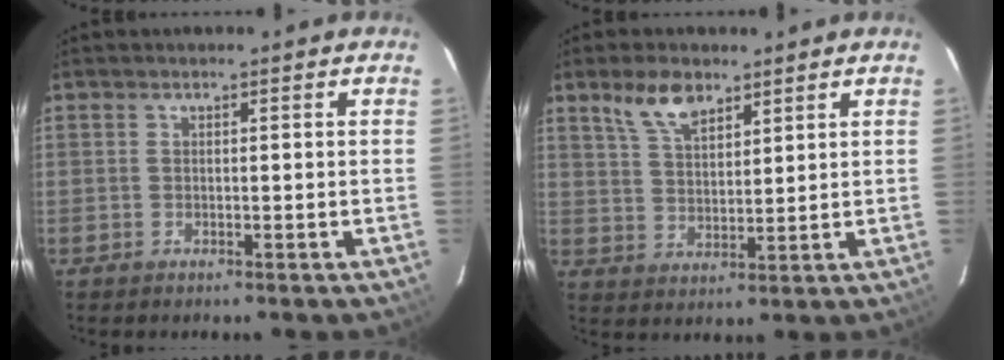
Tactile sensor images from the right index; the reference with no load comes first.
{"total": 7.3, "force": [5.0, 3.3, 4.1], "torque": [-0.075, 0.010, 0.098]}